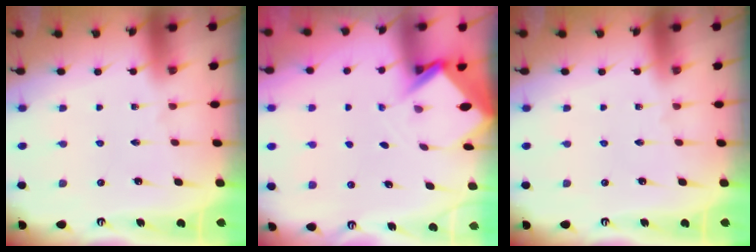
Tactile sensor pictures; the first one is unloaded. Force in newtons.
{"total": 3.5, "press": 3.5, "slide": 0.2}
{"total": 0.0}